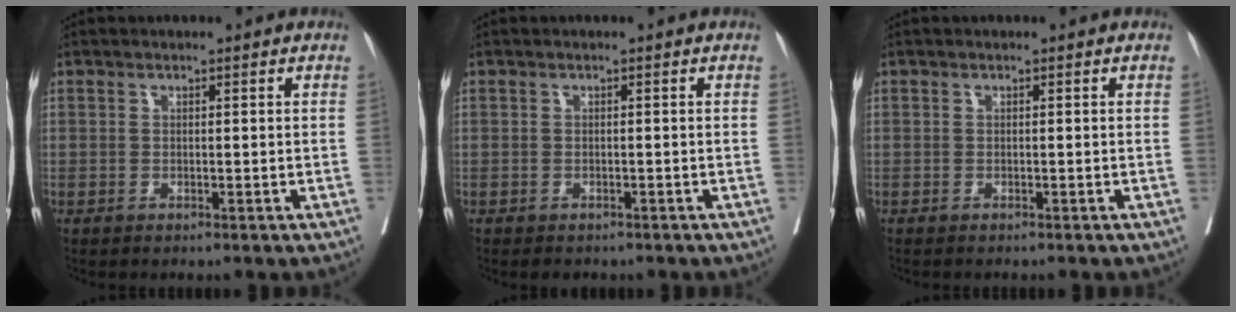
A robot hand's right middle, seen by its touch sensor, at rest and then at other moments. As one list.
[{"total": 2.2, "force": [-1.8, 1.1, 0.5], "torque": [-0.007, -0.001, -0.020]}, {"total": 0.6, "force": [-0.6, 0.2, 0.2], "torque": [-0.002, 0.000, -0.010]}]